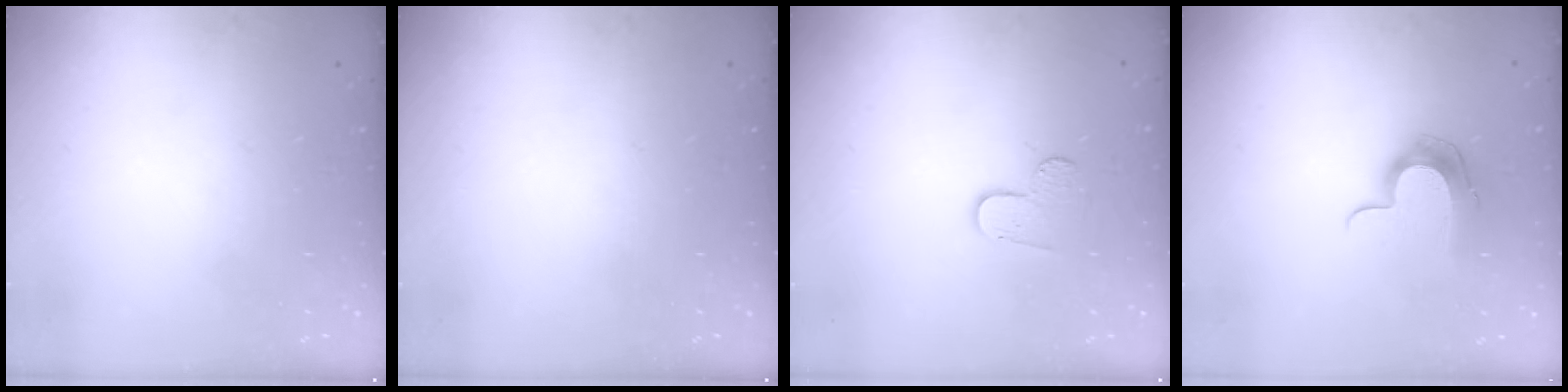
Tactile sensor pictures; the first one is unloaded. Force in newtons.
{"total": 0.0}
{"total": 4.1, "press": 4.1, "slide": 0.3}
{"total": 11.6, "press": 11.6, "slide": 0.8}